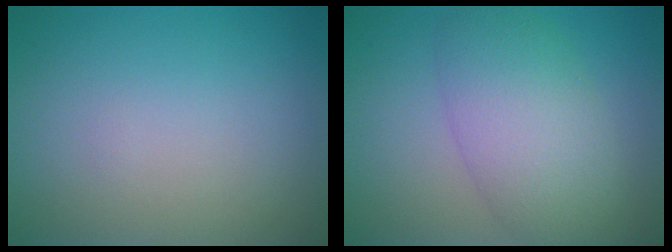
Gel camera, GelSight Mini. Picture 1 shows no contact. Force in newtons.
{"total": 6.4, "press": 6.4, "slide": 0.3}